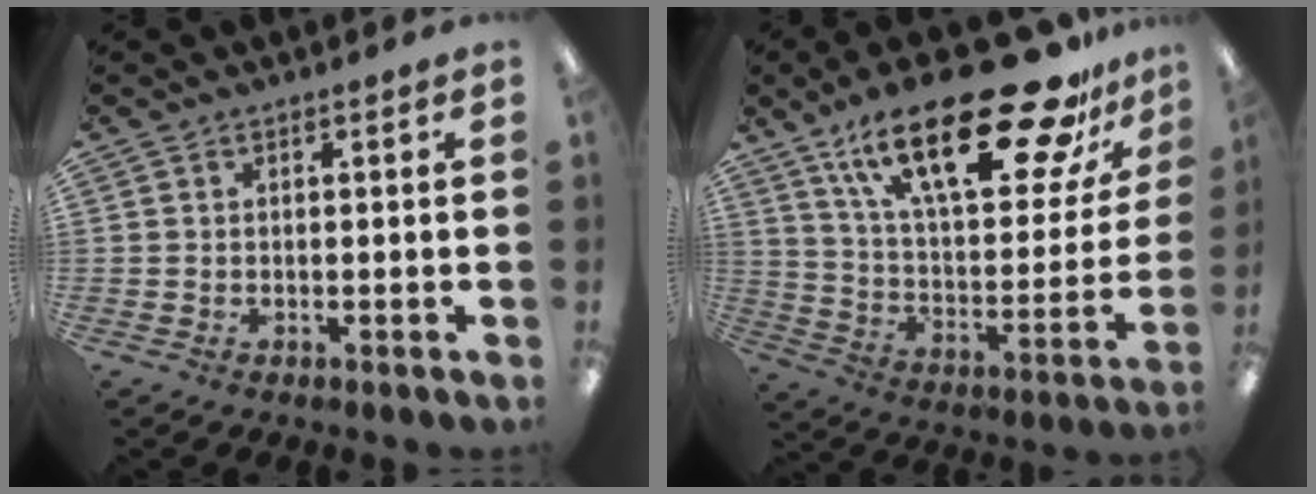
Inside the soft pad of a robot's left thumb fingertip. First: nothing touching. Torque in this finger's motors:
{"motor_torque": [0.53, 0.62, 1.61, -1.17, 0.48]}